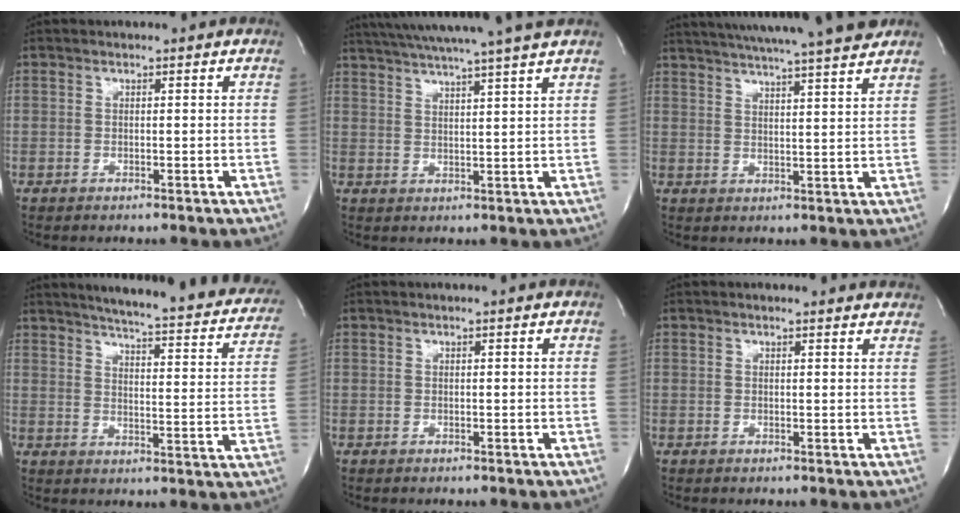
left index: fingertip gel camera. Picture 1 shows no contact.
{"total": 15.7, "force": [13.7, -1.7, 7.5], "torque": [-0.134, -0.006, 0.192]}
{"total": 18.6, "force": [16.6, -0.5, 8.4], "torque": [-0.144, -0.006, 0.226]}
{"total": 26.2, "force": [22.7, 4.1, 12.4], "torque": [-0.174, -0.052, 0.260]}
{"total": 0.8, "force": [0.7, -0.2, 0.3], "torque": [-0.008, 0.000, 0.015]}
{"total": 5.7, "force": [5.5, 0.7, 1.2], "torque": [-0.010, -0.001, 0.041]}